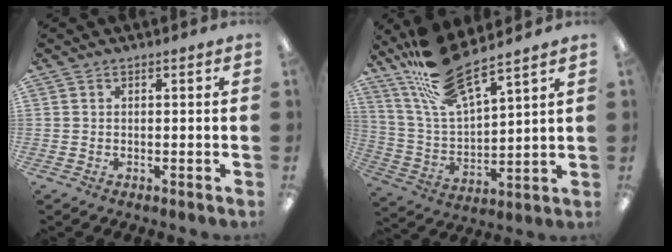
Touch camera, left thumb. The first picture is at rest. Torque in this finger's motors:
{"motor_torque": [0.40, 0.02, 0.98, -1.75, 0.15]}